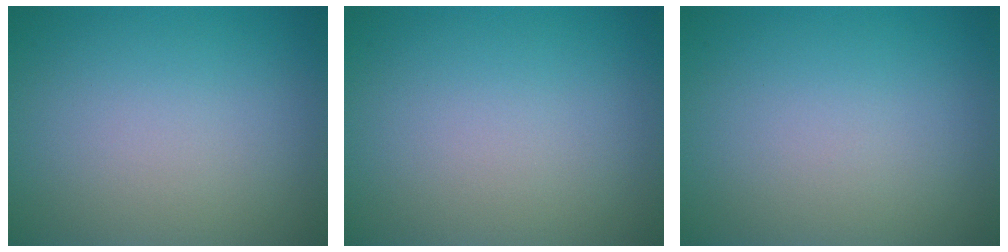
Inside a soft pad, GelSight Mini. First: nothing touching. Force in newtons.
{"total": 0.0}
{"total": 0.0}